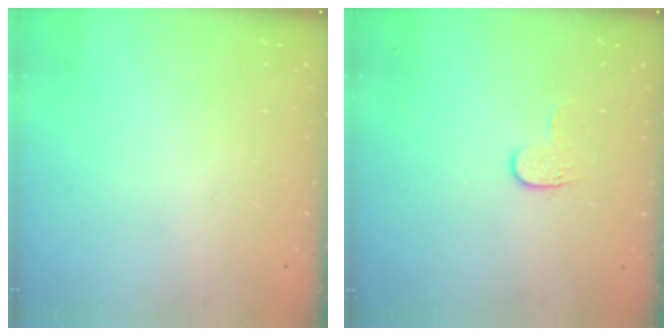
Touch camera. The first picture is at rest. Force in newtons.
{"total": 3.9, "press": 3.9, "slide": 0.5}